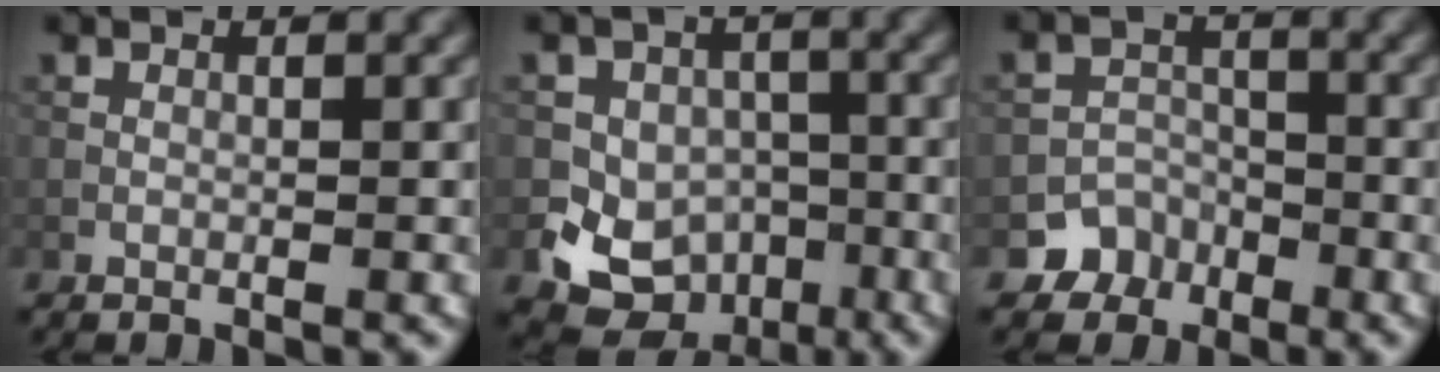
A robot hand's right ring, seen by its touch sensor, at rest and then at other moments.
{"total": 9.0, "force": [-3.8, 7.8, 2.5], "torque": [-0.029, -0.010, -0.076]}
{"total": 3.9, "force": [-2.5, 3.0, 0.2], "torque": [0.020, 0.003, -0.037]}